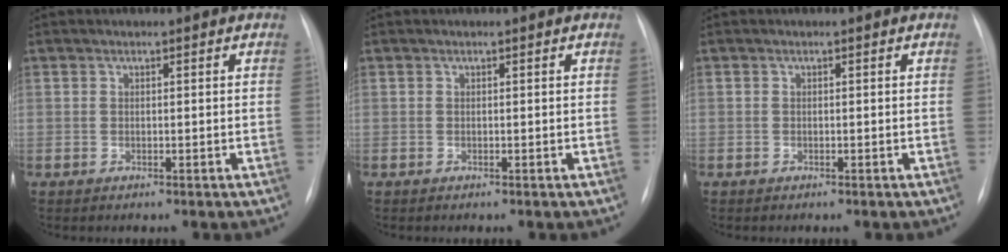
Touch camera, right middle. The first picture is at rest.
{"total": 0.0}
{"total": 0.0}